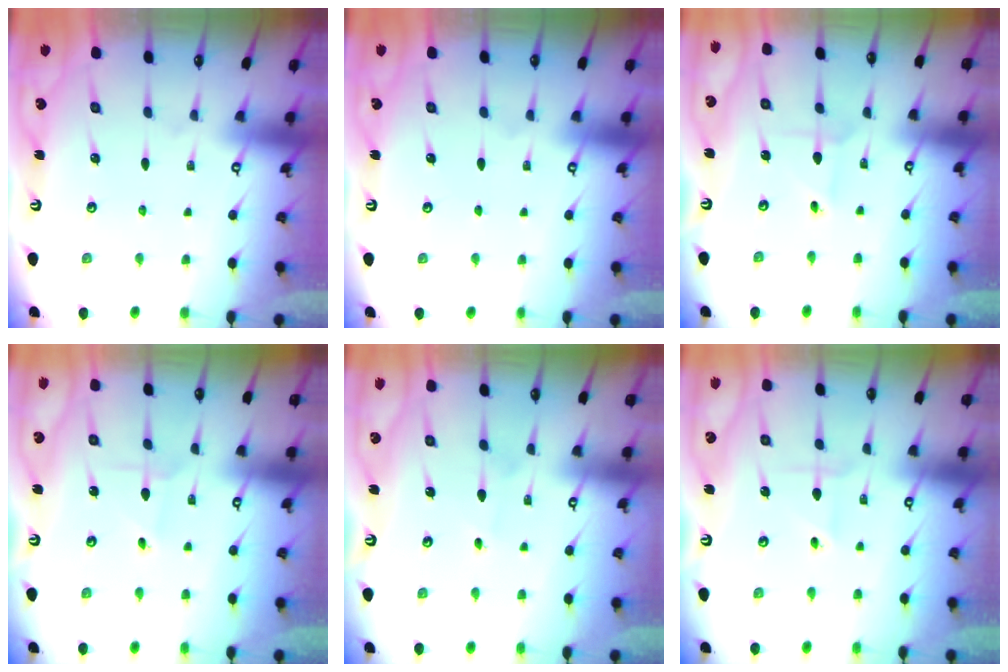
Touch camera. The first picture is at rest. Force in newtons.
{"total": 0.0}
{"total": 2.5, "press": 2.4, "slide": 0.2}
{"total": 1.7, "press": 1.7, "slide": 0.1}
{"total": 2.3, "press": 2.3, "slide": 0.1}
{"total": 1.8, "press": 1.7, "slide": 0.6}